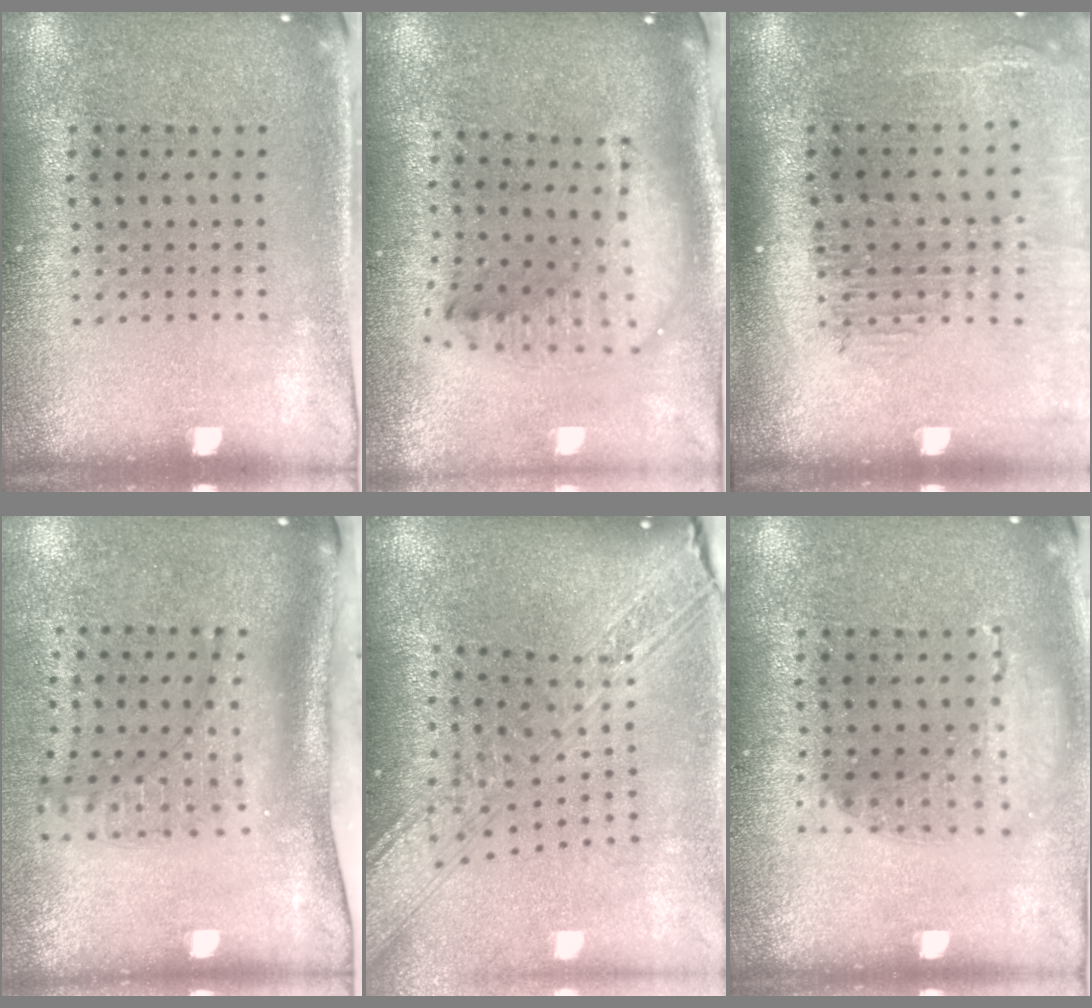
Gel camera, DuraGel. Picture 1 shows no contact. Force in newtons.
{"total": 1.9, "press": 1.5, "slide": 1.2}
{"total": 2.1, "press": 1.7, "slide": 1.2}
{"total": 2.0, "press": 1.5, "slide": 1.3}
{"total": 3.3, "press": 2.5, "slide": 2.1}
{"total": 1.1, "press": 1.1, "slide": 0.2}